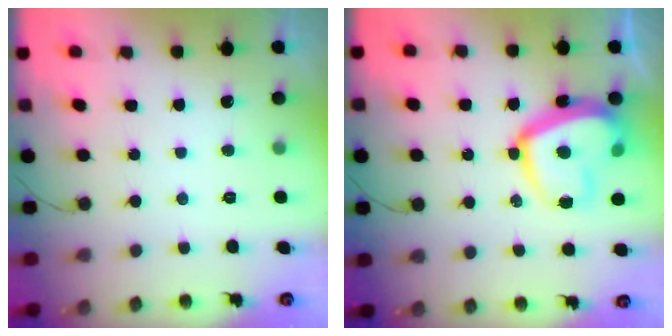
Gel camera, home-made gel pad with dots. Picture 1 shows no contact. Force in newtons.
{"total": 17.8, "press": 17.7, "slide": 1.9}